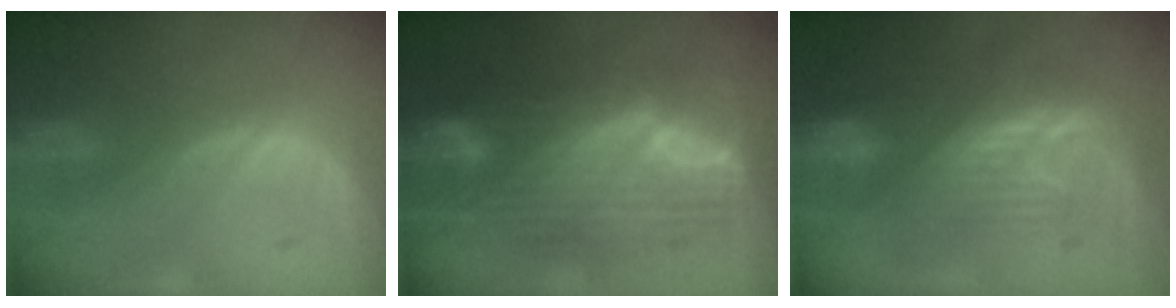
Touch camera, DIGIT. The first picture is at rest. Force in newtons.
{"total": 11.8, "press": 11.7, "slide": 1.1}
{"total": 8.2, "press": 8.0, "slide": 1.6}